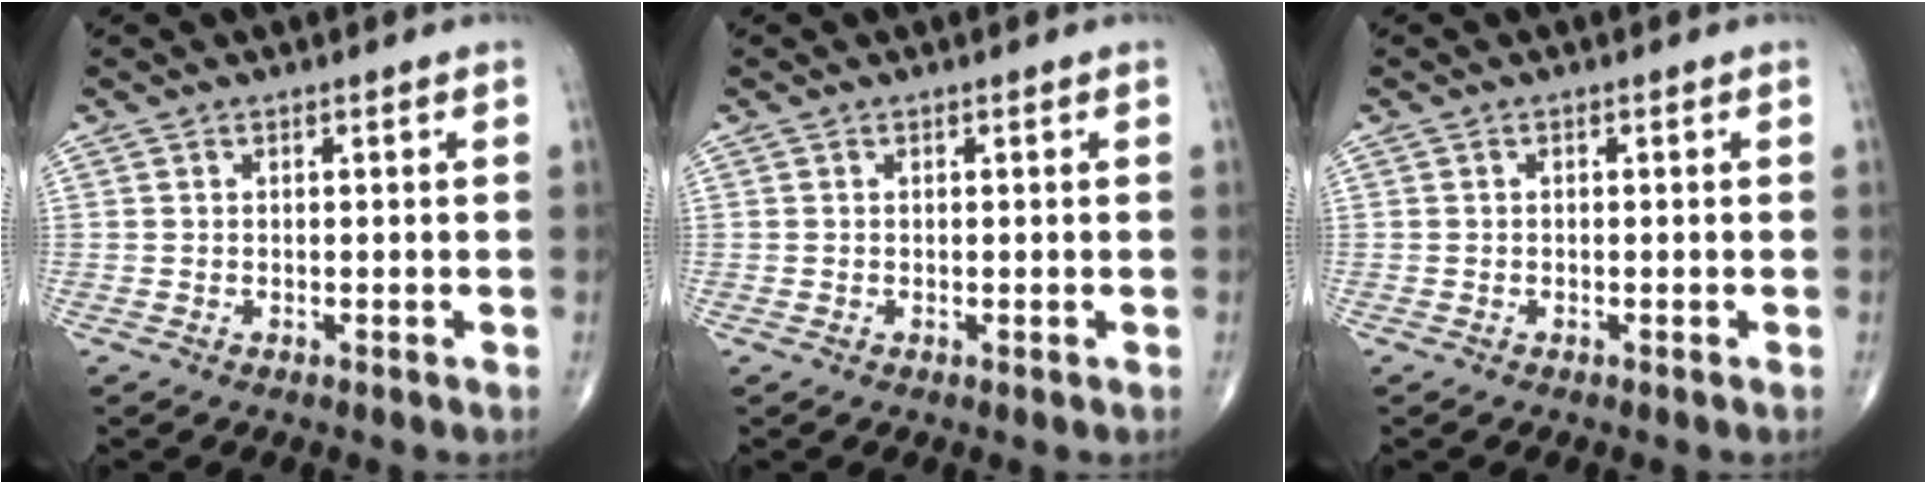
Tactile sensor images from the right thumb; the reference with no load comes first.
{"total": 0.0}
{"total": 0.0}